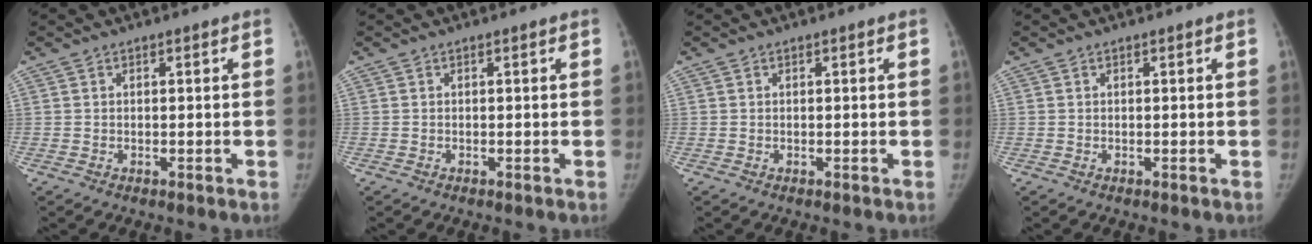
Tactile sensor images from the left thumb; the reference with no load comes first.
{"total": 0.0}
{"total": 0.0}
{"total": 0.0}